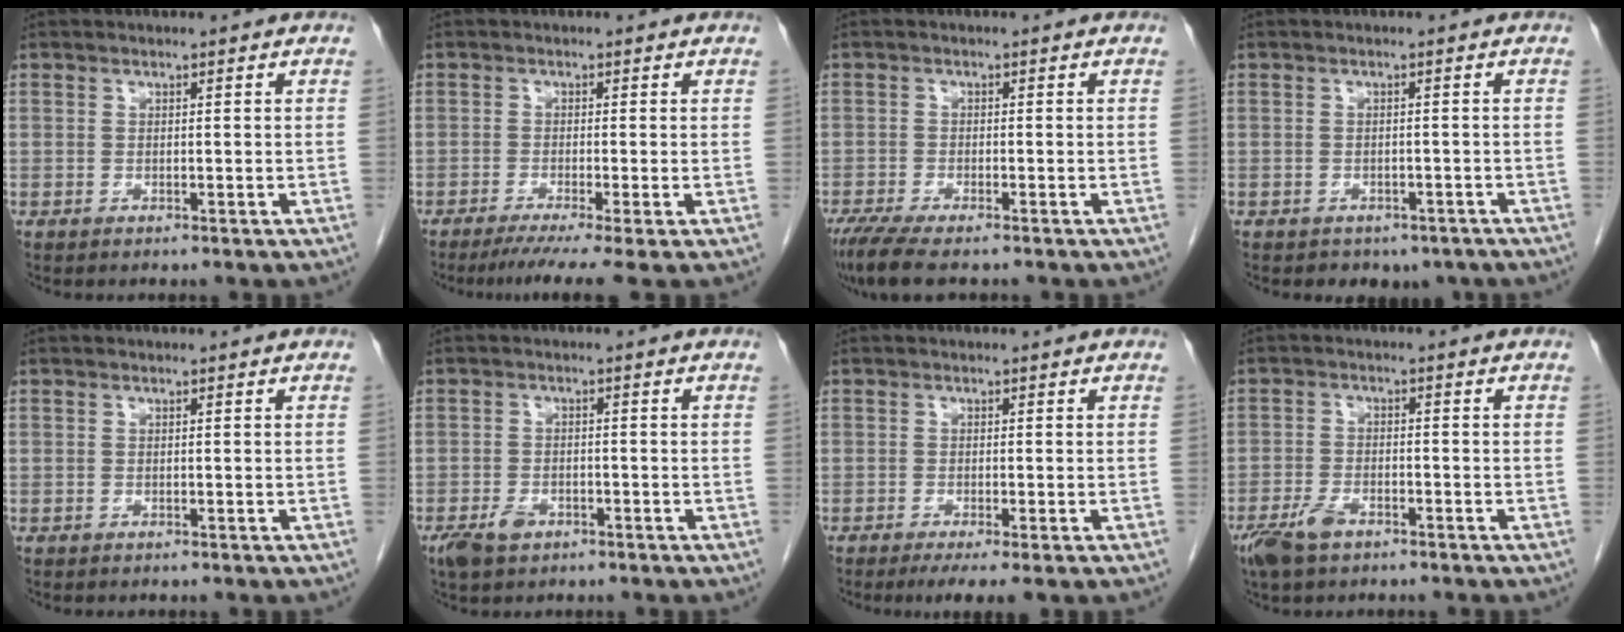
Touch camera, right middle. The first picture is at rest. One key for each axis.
{"total": 6.0, "fx": -4.3, "fy": -0.7, "fz": 4.0, "tx": -0.056, "ty": -0.018, "tz": -0.071}
{"total": 6.8, "fx": -5.2, "fy": 1.2, "fz": 4.2, "tx": -0.073, "ty": -0.017, "tz": -0.089}
{"total": 4.8, "fx": -3.7, "fy": 2.9, "fz": 0.9, "tx": 0.001, "ty": 0.008, "tz": -0.043}
{"total": 0.0}
{"total": 3.8, "fx": -2.3, "fy": 2.2, "fz": 2.1, "tx": -0.044, "ty": -0.002, "tz": -0.033}
{"total": 4.1, "fx": -2.6, "fy": 0.3, "fz": 3.1, "tx": -0.042, "ty": -0.013, "tz": -0.040}
{"total": 5.1, "fx": -3.5, "fy": 2.0, "fz": 3.1, "tx": -0.070, "ty": -0.004, "tz": -0.061}